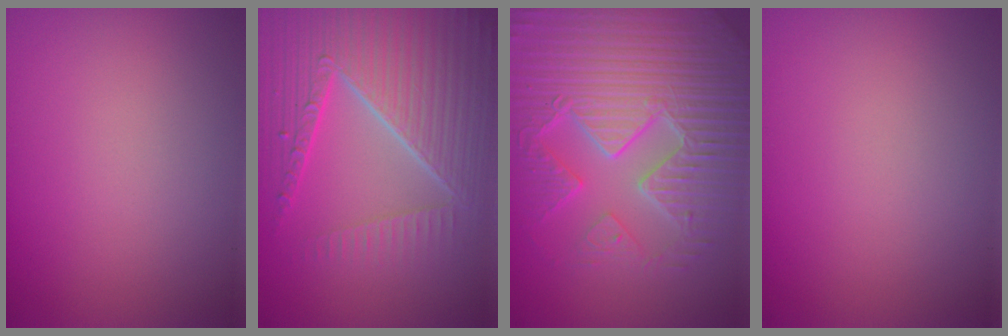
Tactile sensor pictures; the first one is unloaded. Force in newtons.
{"total": 8.8, "press": 6.1, "slide": 6.4}
{"total": 9.8, "press": 6.9, "slide": 7.0}
{"total": 0.0}